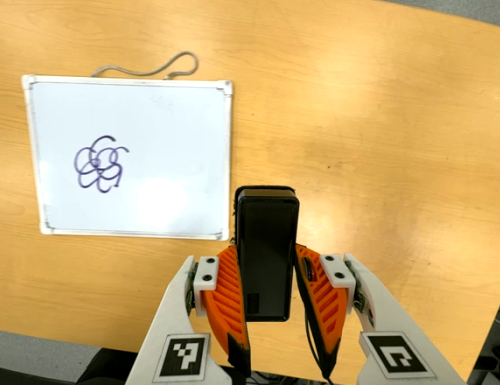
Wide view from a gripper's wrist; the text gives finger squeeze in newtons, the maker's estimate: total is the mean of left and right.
{"total": 4.2, "left": 2.8, "right": 5.6}